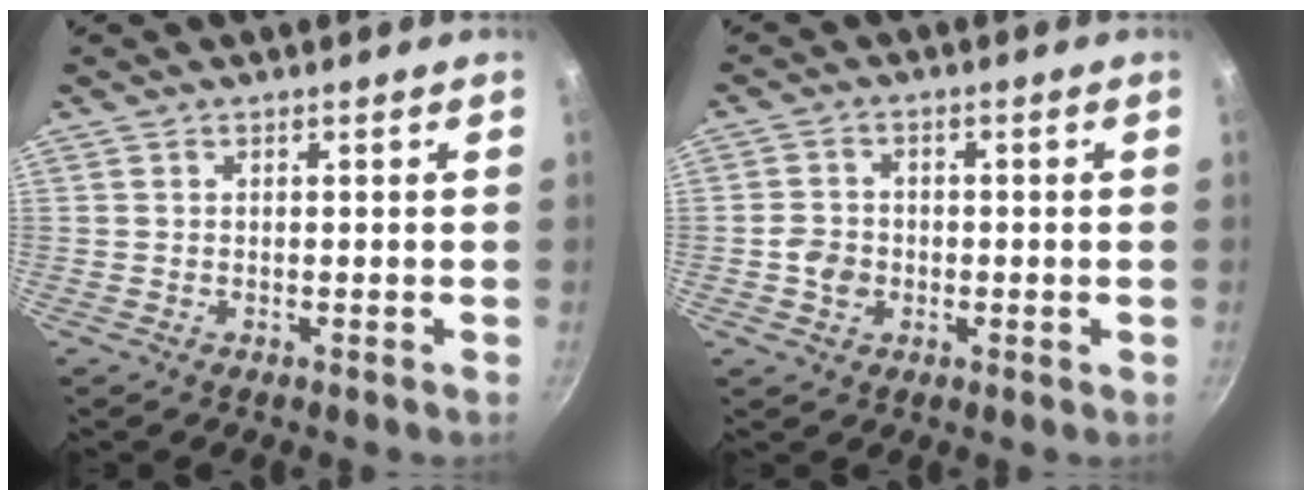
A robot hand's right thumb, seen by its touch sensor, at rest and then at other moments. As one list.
[{"total": 4.4, "force": [-1.0, 3.7, 2.1], "torque": [-0.026, 0.013, -0.023]}]